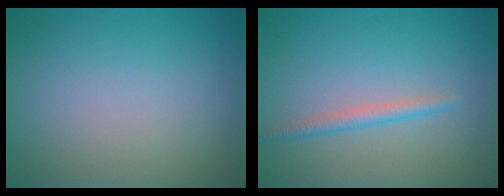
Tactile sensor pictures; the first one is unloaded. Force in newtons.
{"total": 1.6, "press": 1.6, "slide": 0.0}